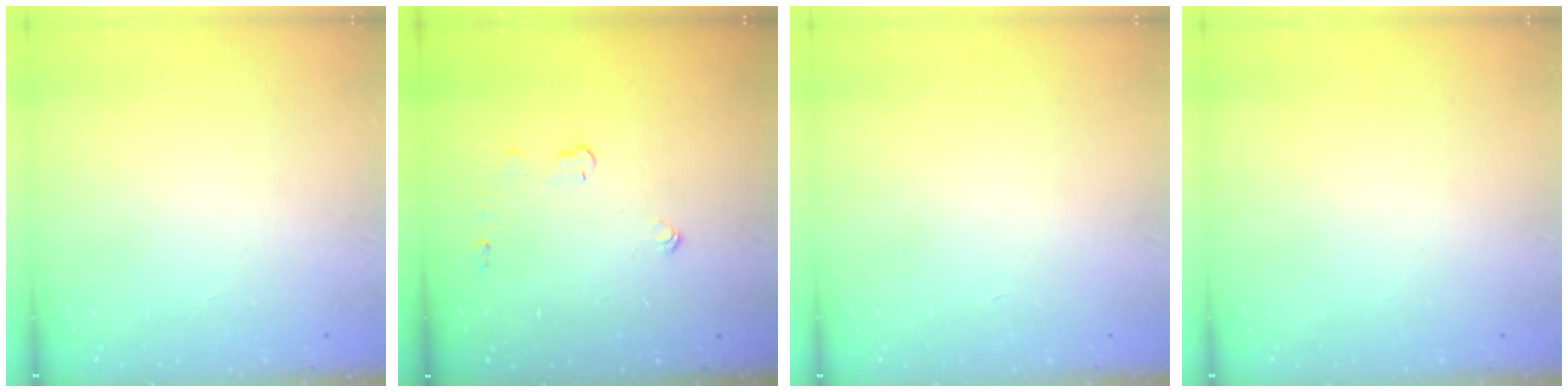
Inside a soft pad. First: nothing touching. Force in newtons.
{"total": 3.7, "press": 3.7, "slide": 0.6}
{"total": 0.0}
{"total": 0.0}